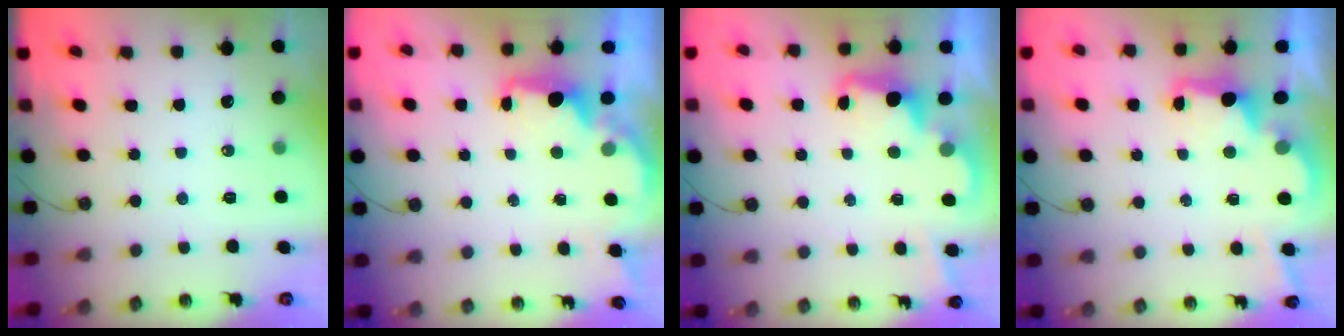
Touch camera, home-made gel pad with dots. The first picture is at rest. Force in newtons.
{"total": 2.3, "press": 2.2, "slide": 0.8}
{"total": 2.5, "press": 2.5, "slide": 0.5}
{"total": 2.7, "press": 2.6, "slide": 0.8}